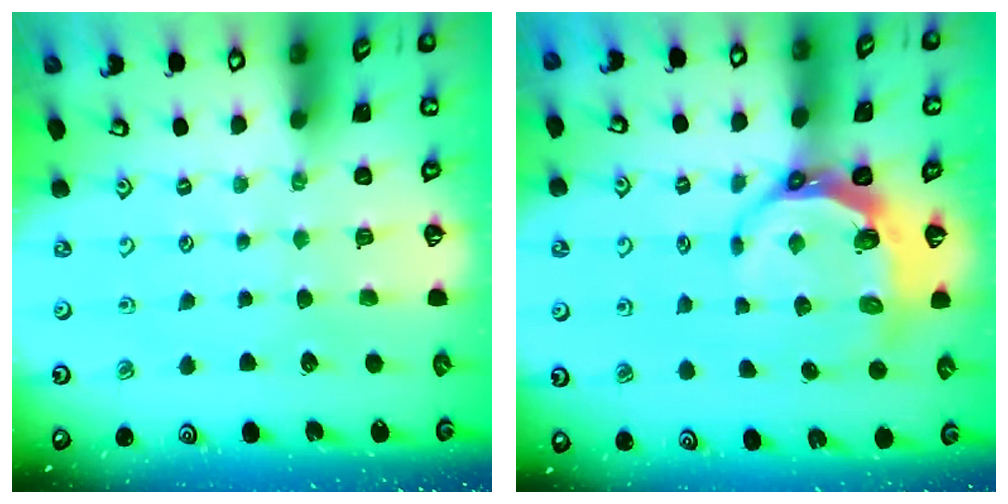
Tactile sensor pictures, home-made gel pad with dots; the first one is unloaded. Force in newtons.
{"total": 7.8, "press": 6.7, "slide": 3.9}